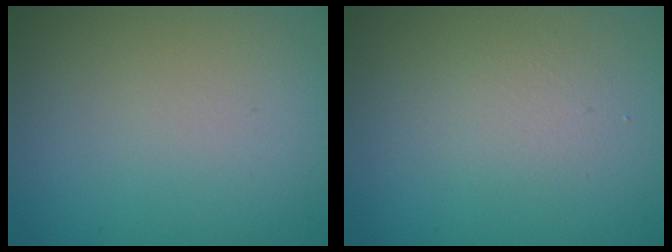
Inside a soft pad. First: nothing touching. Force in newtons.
{"total": 1.4, "press": 1.4, "slide": 0.0}